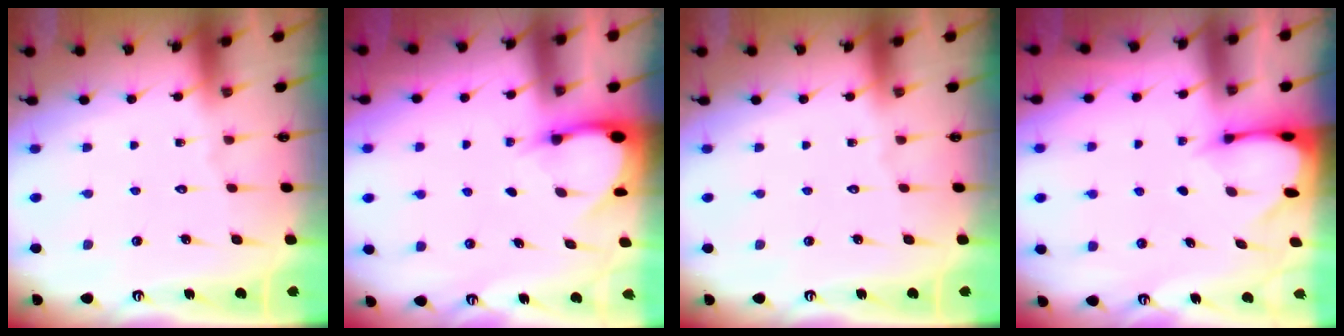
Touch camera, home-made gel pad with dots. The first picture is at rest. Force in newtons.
{"total": 3.3, "press": 3.3, "slide": 0.2}
{"total": 0.0}
{"total": 2.6, "press": 2.5, "slide": 0.4}